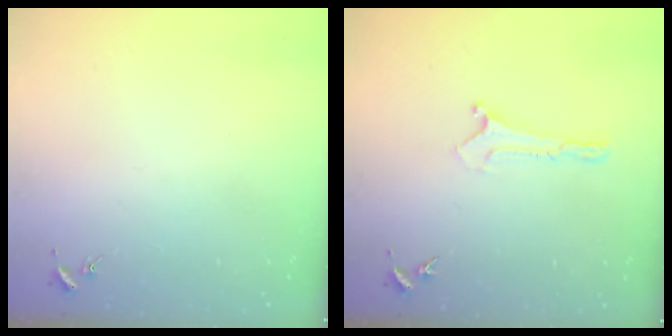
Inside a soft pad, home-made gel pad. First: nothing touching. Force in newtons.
{"total": 0.0}